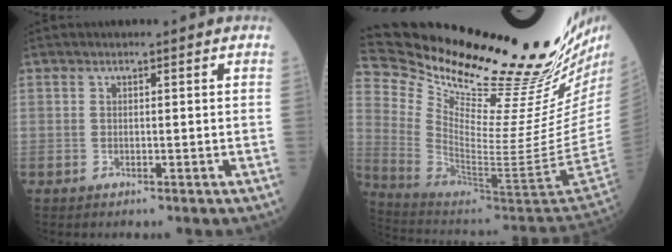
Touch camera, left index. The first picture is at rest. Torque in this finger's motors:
{"motor_torque": [1.06, -1.07, 0.43, 0.02]}